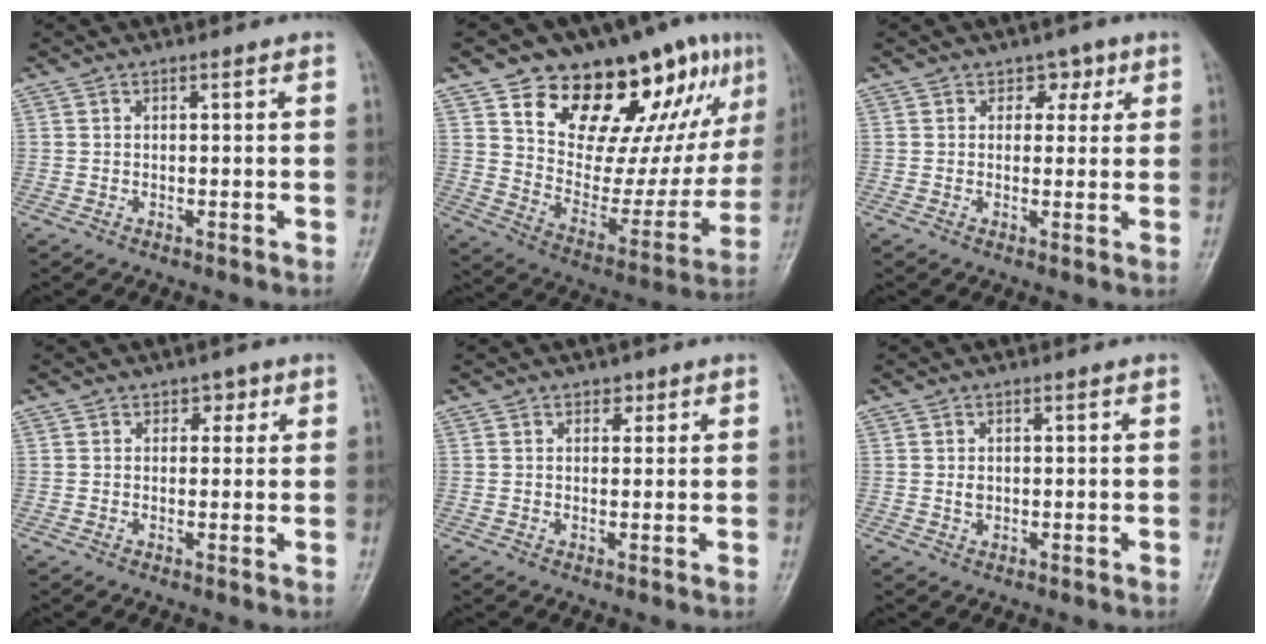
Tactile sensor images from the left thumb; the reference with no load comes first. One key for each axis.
{"total": 27.5, "fx": 15.2, "fy": 12.6, "fz": 19.1, "tx": -0.232, "ty": -0.037, "tz": 0.245}
{"total": 3.3, "fx": 1.6, "fy": 2.6, "fz": 1.3, "tx": 0.013, "ty": -0.005, "tz": 0.017}
{"total": 2.2, "fx": 1.1, "fy": 1.7, "fz": 0.9, "tx": 0.010, "ty": -0.002, "tz": 0.010}
{"total": 1.7, "fx": 1.0, "fy": 1.3, "fz": 0.6, "tx": 0.008, "ty": -0.005, "tz": 0.012}
{"total": 1.1, "fx": 0.2, "fy": 0.9, "fz": 0.7, "tx": -0.009, "ty": -0.001, "tz": 0.006}